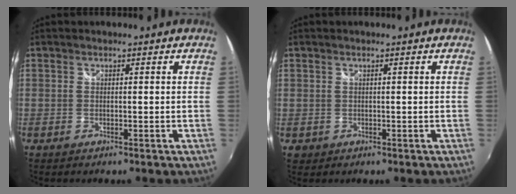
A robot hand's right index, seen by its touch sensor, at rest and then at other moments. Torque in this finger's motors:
{"motor_torque": [-0.56, 0.30, -0.71, -0.21]}